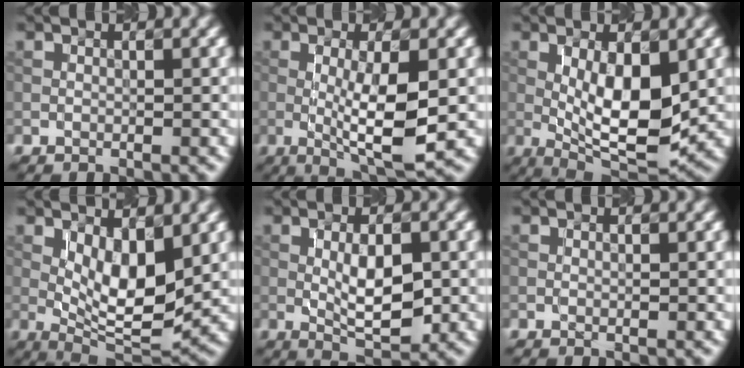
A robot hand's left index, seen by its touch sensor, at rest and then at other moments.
{"total": 6.6, "force": [-0.5, 1.4, 6.4], "torque": [-0.108, -0.011, -0.003]}
{"total": 8.0, "force": [0.1, 2.7, 7.5], "torque": [-0.126, -0.009, 0.006]}
{"total": 6.6, "force": [1.1, 2.5, 6.0], "torque": [-0.095, -0.015, 0.025]}
{"total": 4.8, "force": [-0.2, 1.8, 4.5], "torque": [-0.080, -0.002, 0.000]}
{"total": 0.0}